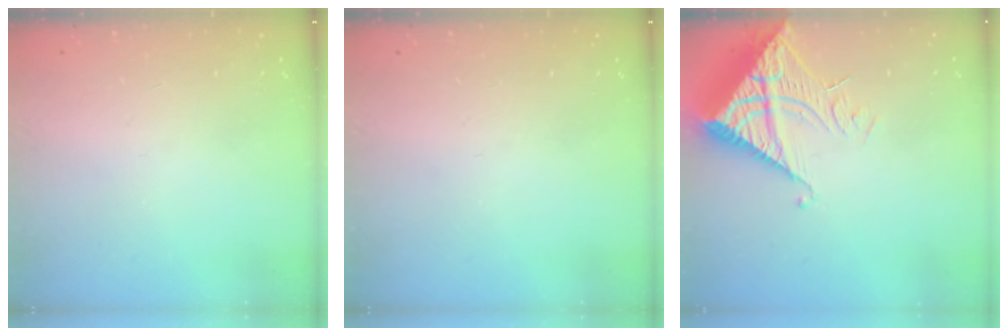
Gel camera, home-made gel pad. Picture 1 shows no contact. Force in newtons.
{"total": 0.0}
{"total": 11.5, "press": 11.5, "slide": 1.2}